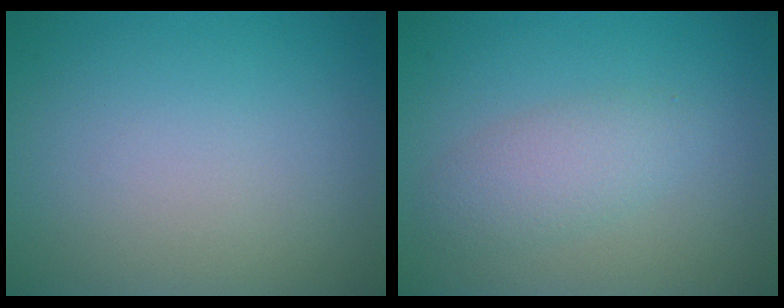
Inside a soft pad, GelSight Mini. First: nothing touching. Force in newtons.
{"total": 2.7, "press": 2.7, "slide": 0.1}